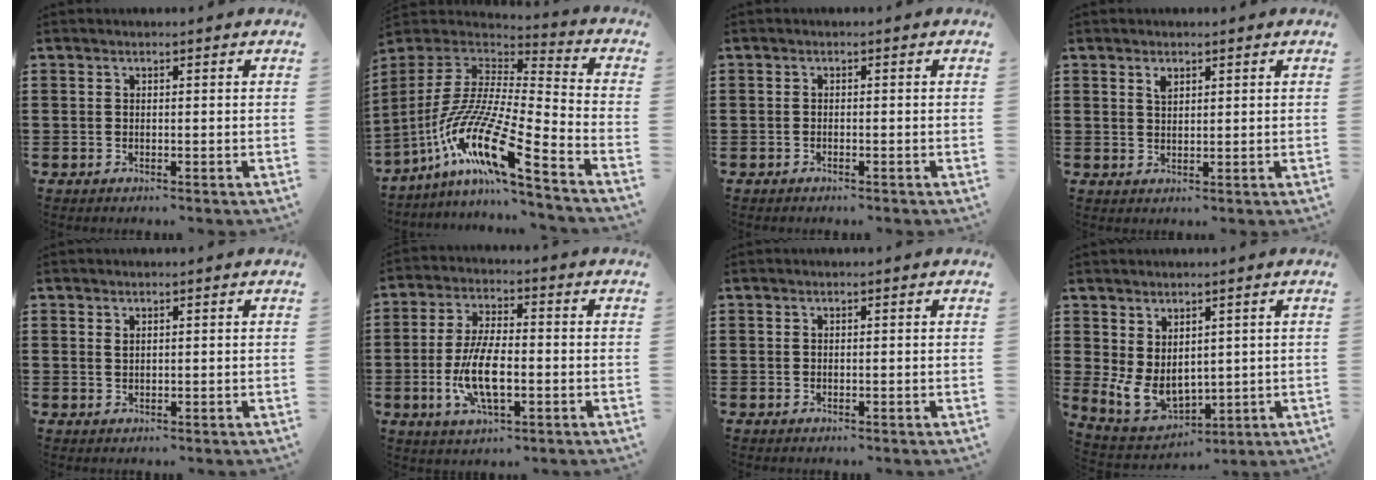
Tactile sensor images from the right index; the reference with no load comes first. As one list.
[{"total": 14.8, "force": [-9.1, 1.8, 11.6], "torque": [-0.245, -0.012, -0.182]}, {"total": 0.6, "force": [-0.5, 0.1, 0.1], "torque": [-0.003, 0.000, -0.011]}, {"total": 1.5, "force": [1.0, 0.8, 0.8], "torque": [-0.020, 0.003, 0.019]}, {"total": 0.9, "force": [0.6, 0.5, 0.4], "torque": [-0.010, 0.003, 0.011]}, {"total": 9.3, "force": [-2.1, 3.7, 8.3], "torque": [-0.179, -0.008, -0.040]}, {"total": 0.0}, {"total": 5.8, "force": [1.5, 4.2, 3.7], "torque": [-0.098, -0.003, 0.030]}]